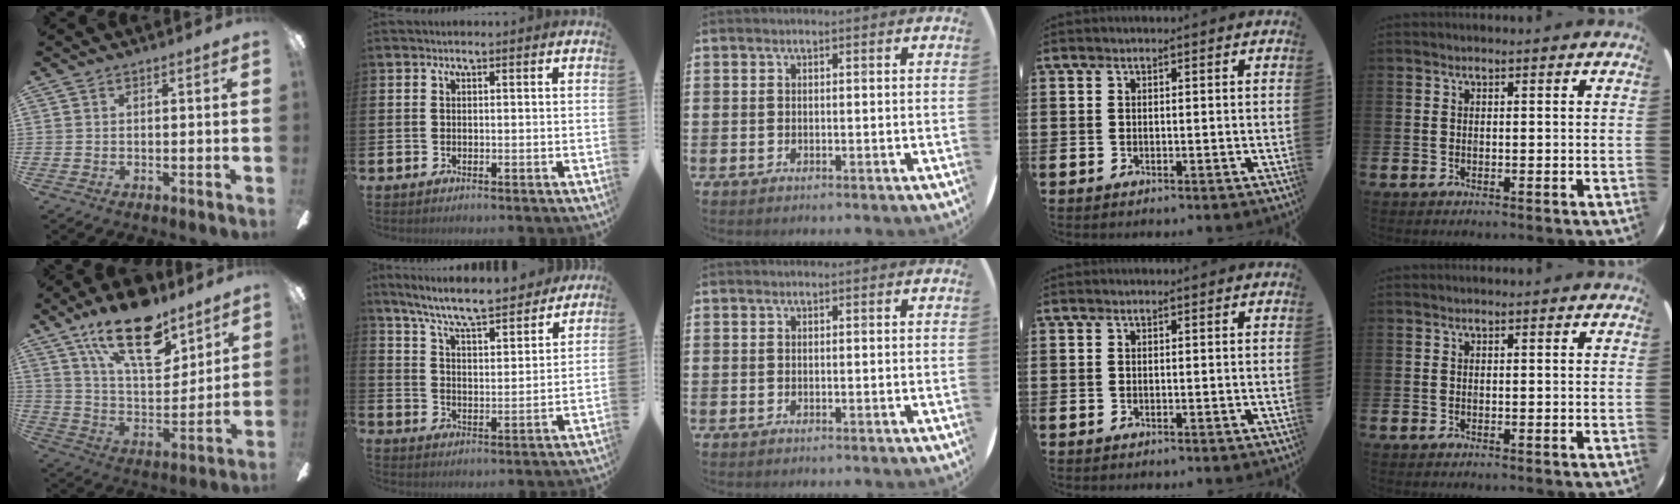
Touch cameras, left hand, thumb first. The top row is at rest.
{"thumb": {"total": 21.8, "force": [14.0, 9.5, 13.7], "torque": [-0.224, -0.074, 0.242]}, "index": {"total": 8.6, "force": [8.0, 0.9, 3.0], "torque": [-0.086, -0.056, 0.139]}}